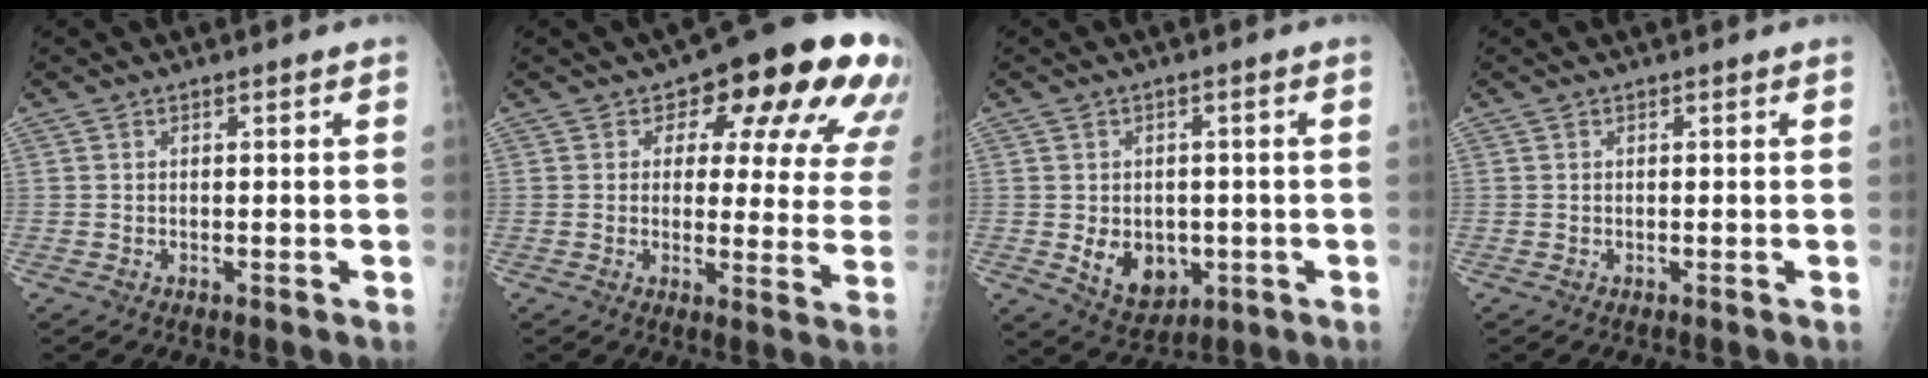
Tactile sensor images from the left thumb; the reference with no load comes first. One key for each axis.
{"total": 19.1, "fx": 9.5, "fy": 9.4, "fz": 13.7, "tx": -0.123, "ty": -0.026, "tz": 0.104}
{"total": 8.1, "fx": -1.5, "fy": 6.1, "fz": 5.1, "tx": -0.051, "ty": -0.005, "tz": -0.005}
{"total": 0.0}